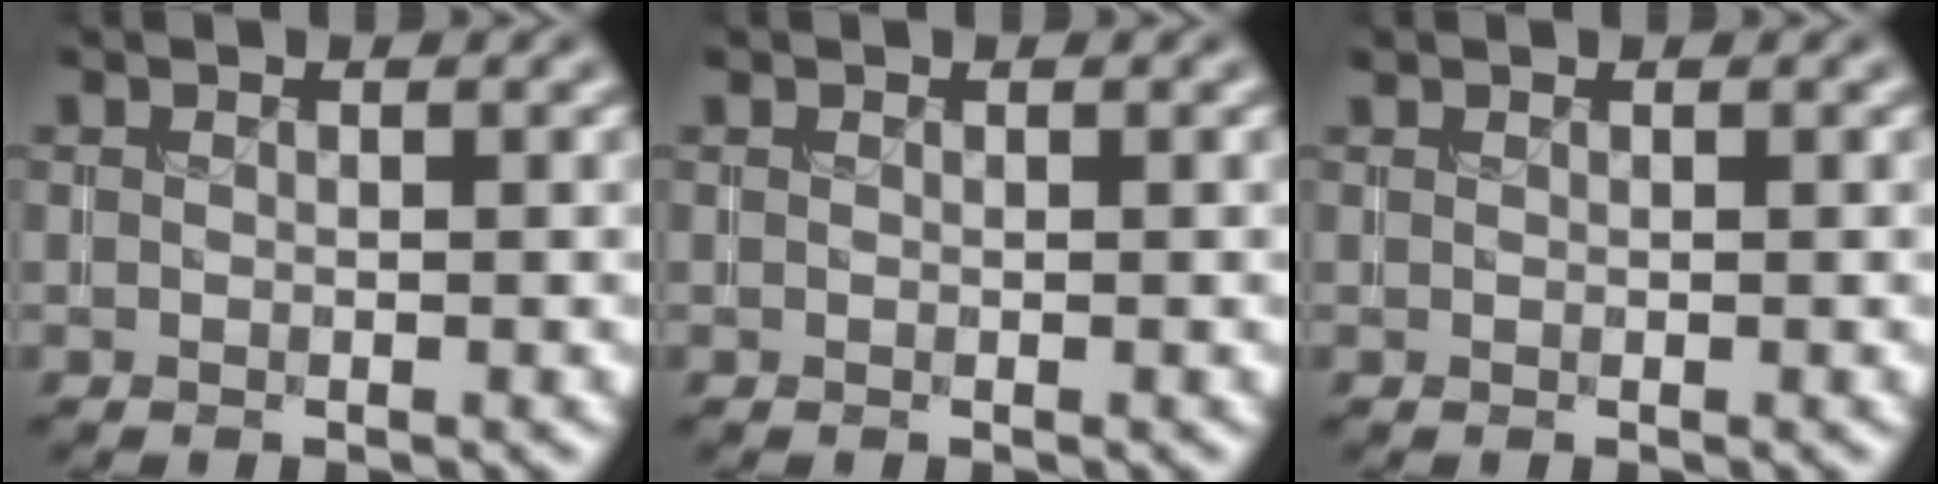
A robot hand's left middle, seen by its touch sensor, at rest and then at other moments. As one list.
[{"total": 0.0}, {"total": 0.0}]